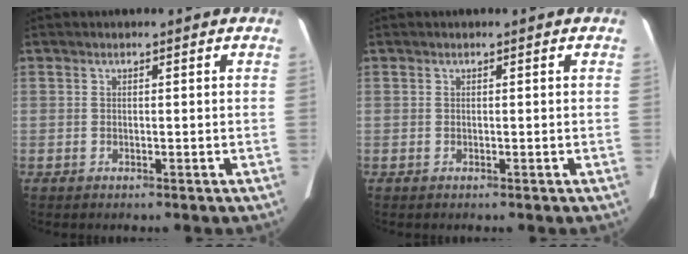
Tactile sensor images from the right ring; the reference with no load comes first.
{"total": 0.0}